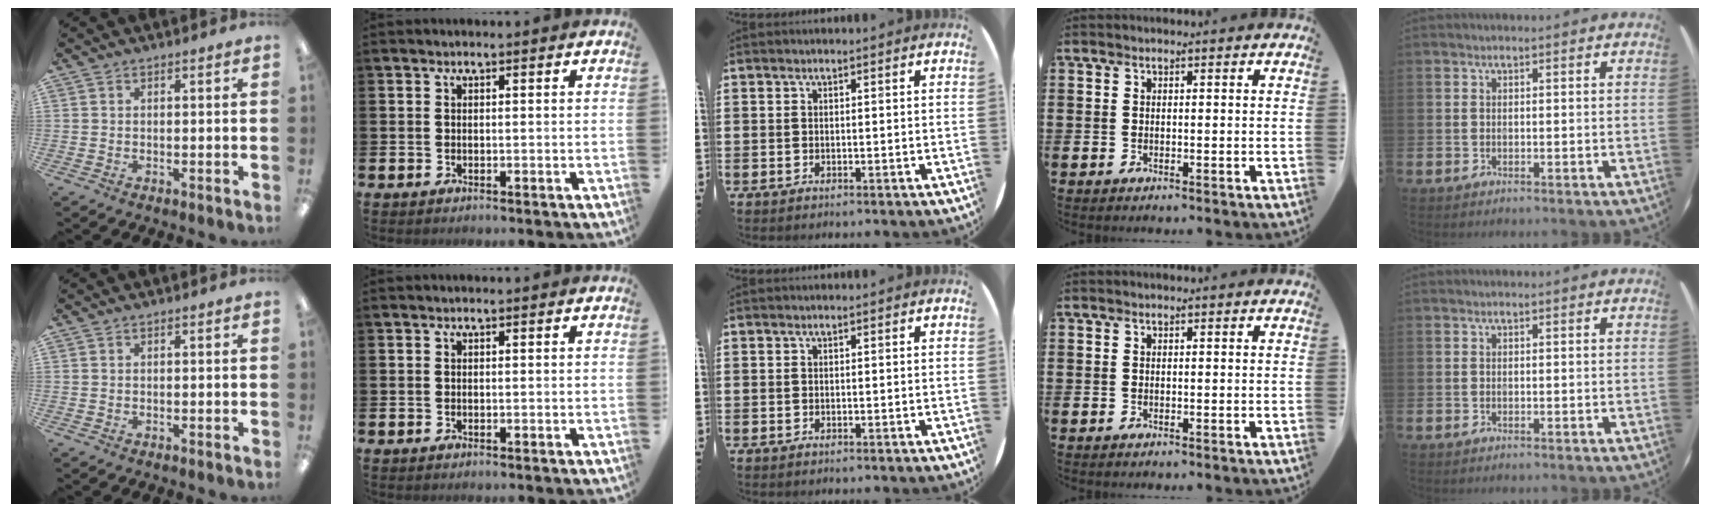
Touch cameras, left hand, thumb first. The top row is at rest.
{}